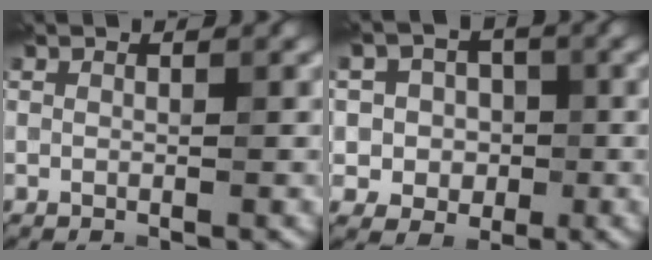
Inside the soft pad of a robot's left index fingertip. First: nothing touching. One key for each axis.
{"total": 4.9, "fx": 0.3, "fy": 4.7, "fz": 1.5, "tx": -0.015, "ty": 0.018, "tz": -0.013}